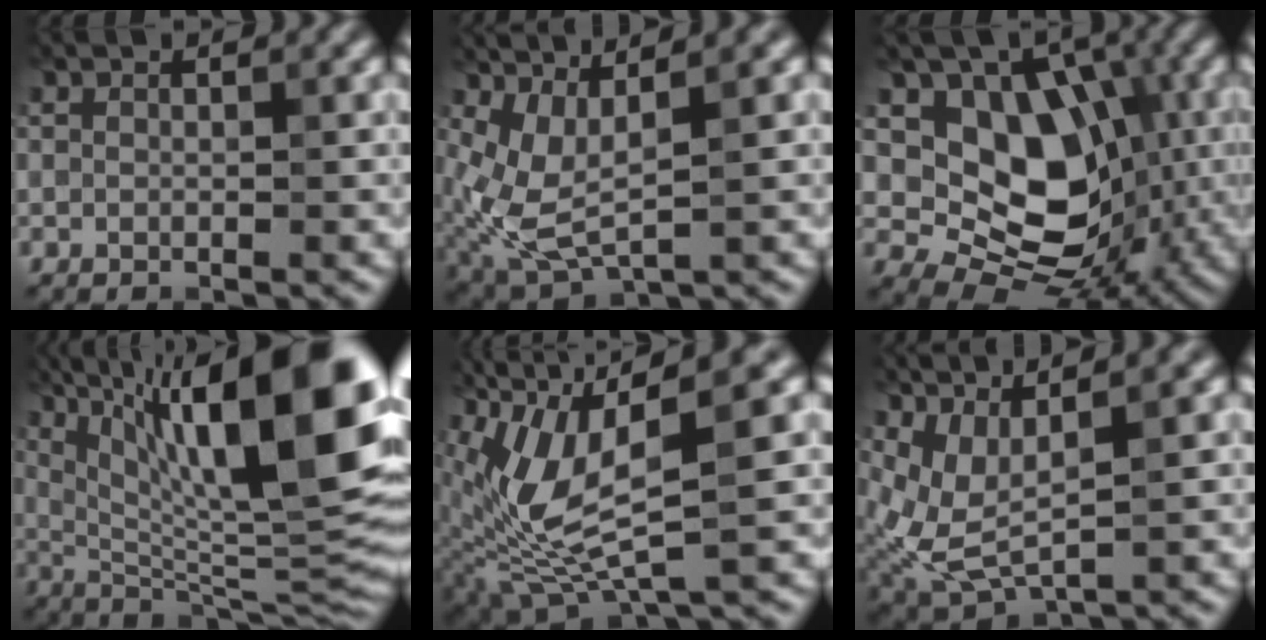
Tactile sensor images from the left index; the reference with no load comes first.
{"total": 4.3, "force": [0.4, 1.7, 4.0], "torque": [-0.108, -0.009, 0.013]}
{"total": 8.9, "force": [0.2, 7.0, 5.5], "torque": [-0.075, -0.017, 0.000]}
{"total": 15.9, "force": [6.5, 4.4, 13.9], "torque": [-0.210, 0.004, 0.117]}
{"total": 8.1, "force": [0.3, 3.1, 7.5], "torque": [-0.163, -0.010, -0.001]}
{"total": 3.9, "force": [1.6, 1.3, 3.4], "torque": [-0.096, -0.007, 0.041]}